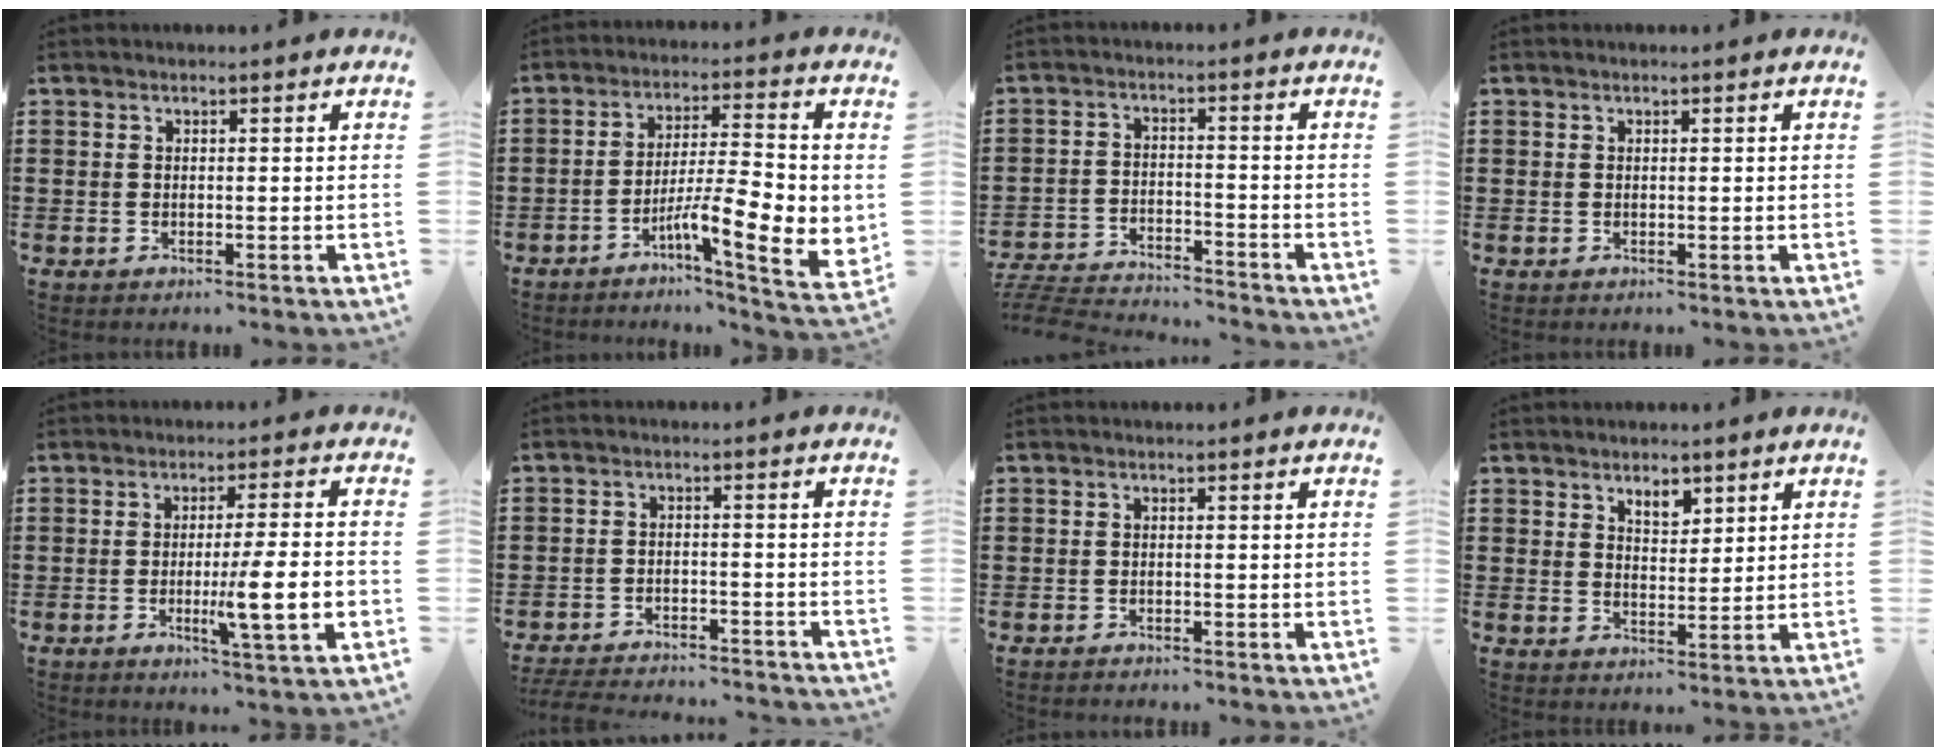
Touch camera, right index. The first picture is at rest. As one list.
[{"total": 10.4, "force": [-3.0, 2.0, 9.8], "torque": [-0.166, -0.013, -0.052]}, {"total": 2.9, "force": [-2.9, 0.1, -0.1], "torque": [-0.005, -0.001, -0.063]}, {"total": 0.0}, {"total": 9.8, "force": [-2.3, 0.7, 9.5], "torque": [-0.146, -0.019, -0.042]}, {"total": 4.0, "force": [-3.9, 0.0, 0.5], "torque": [-0.018, -0.005, -0.083]}, {"total": 0.7, "force": [-0.7, 0.1, 0.0], "torque": [-0.002, 0.001, -0.016]}, {"total": 3.3, "force": [2.5, 1.6, 1.5], "torque": [-0.020, -0.001, 0.042]}]